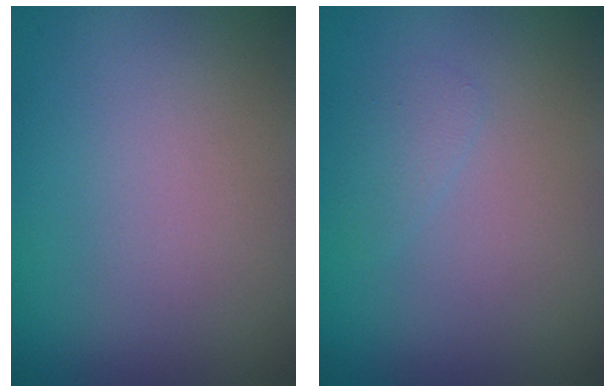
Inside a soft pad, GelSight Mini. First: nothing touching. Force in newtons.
{"total": 0.9, "press": 0.9, "slide": 0.0}